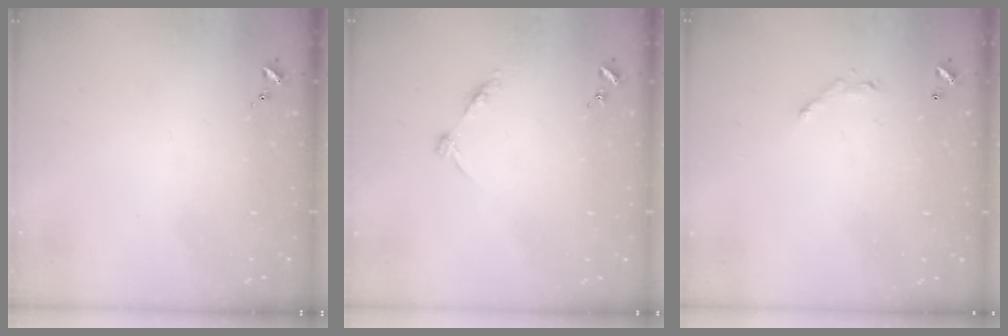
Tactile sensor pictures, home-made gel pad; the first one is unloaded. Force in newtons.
{"total": 6.2, "press": 6.2, "slide": 0.7}
{"total": 6.0, "press": 6.0, "slide": 0.4}